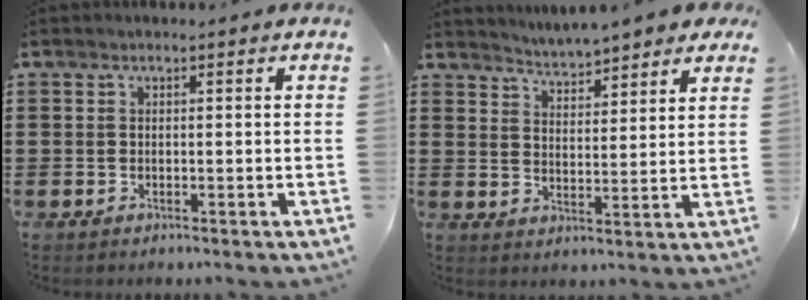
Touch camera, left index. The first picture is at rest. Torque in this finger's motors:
{"motor_torque": [1.12, -1.02, 0.46, 0.11]}